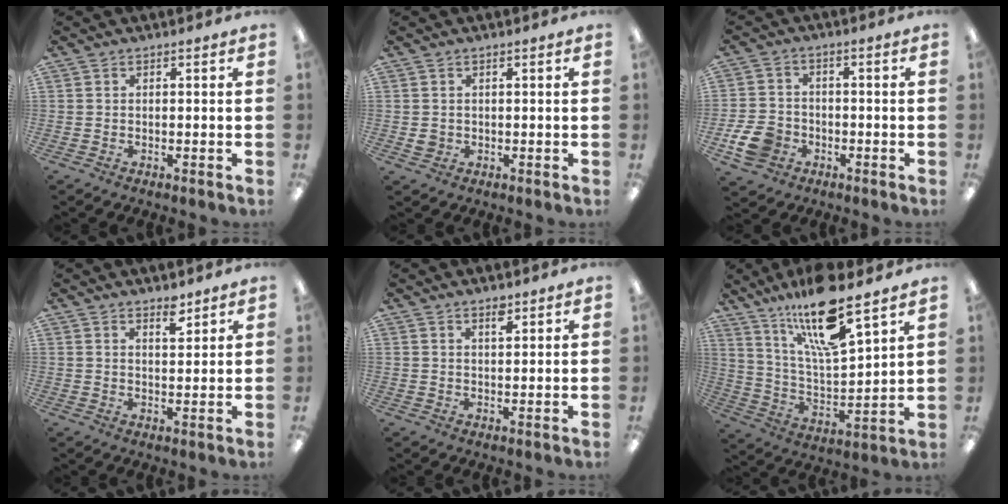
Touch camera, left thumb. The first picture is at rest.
{"total": 1.7, "force": [0.3, 1.5, 0.7], "torque": [-0.006, 0.000, 0.002]}
{"total": 7.9, "force": [-3.2, 6.1, 4.0], "torque": [-0.085, 0.014, -0.059]}
{"total": 4.1, "force": [3.3, 1.4, 1.9], "torque": [-0.012, -0.023, 0.053]}
{"total": 2.8, "force": [2.1, 0.9, 1.7], "torque": [-0.021, -0.006, 0.034]}
{"total": 18.3, "force": [13.6, 4.3, 11.6], "torque": [-0.208, -0.076, 0.226]}